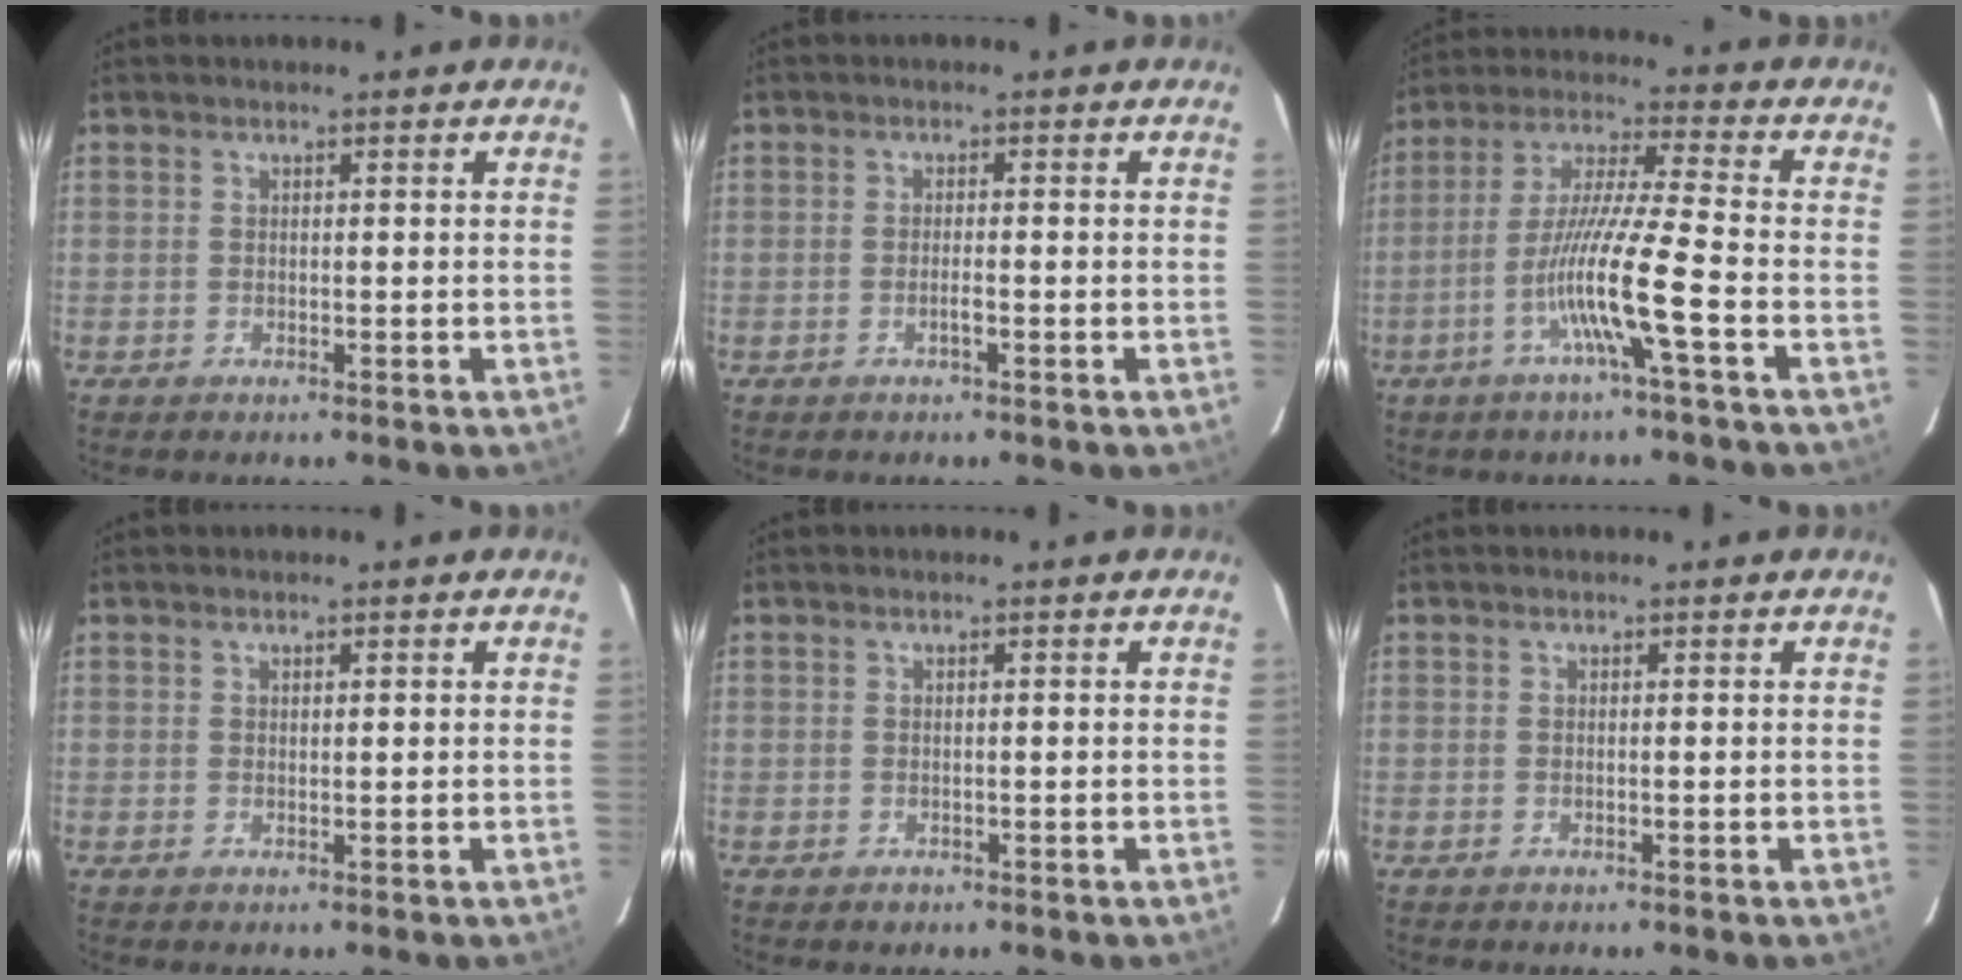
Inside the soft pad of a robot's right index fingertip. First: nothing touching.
{"total": 1.2, "force": [-0.6, 0.0, 1.1], "torque": [-0.021, 0.001, -0.011]}
{"total": 11.4, "force": [-4.3, -1.4, 10.5], "torque": [-0.202, -0.005, -0.085]}
{"total": 0.6, "force": [0.3, 0.1, 0.4], "torque": [-0.010, 0.001, 0.006]}
{"total": 0.5, "force": [-0.2, 0.4, 0.1], "torque": [-0.003, 0.002, 0.000]}
{"total": 0.0}